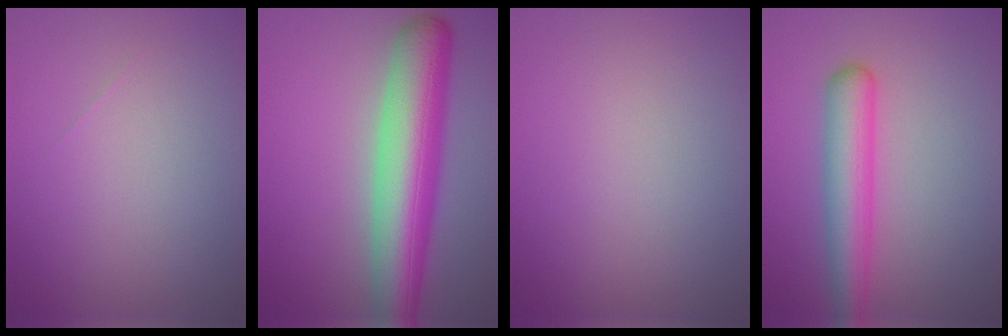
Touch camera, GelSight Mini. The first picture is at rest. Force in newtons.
{"total": 9.5, "press": 9.5, "slide": 0.2}
{"total": 0.0}
{"total": 4.7, "press": 4.7, "slide": 0.1}